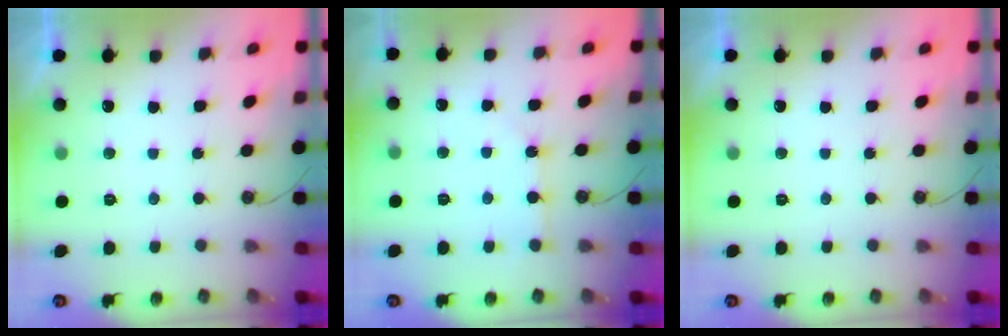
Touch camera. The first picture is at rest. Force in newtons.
{"total": 2.6, "press": 2.6, "slide": 0.3}
{"total": 0.0}